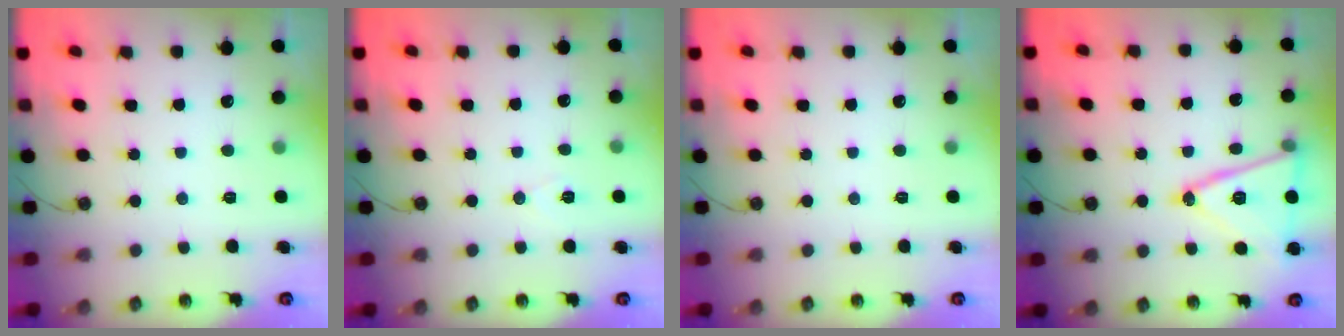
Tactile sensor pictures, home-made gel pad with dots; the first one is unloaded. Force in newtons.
{"total": 5.8, "press": 3.7, "slide": 4.4}
{"total": 0.0}
{"total": 17.6, "press": 17.3, "slide": 3.4}